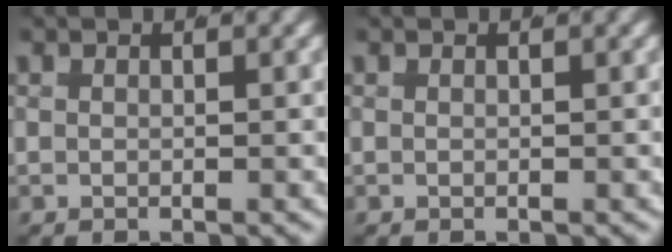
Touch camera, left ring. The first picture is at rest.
{"total": 0.0}